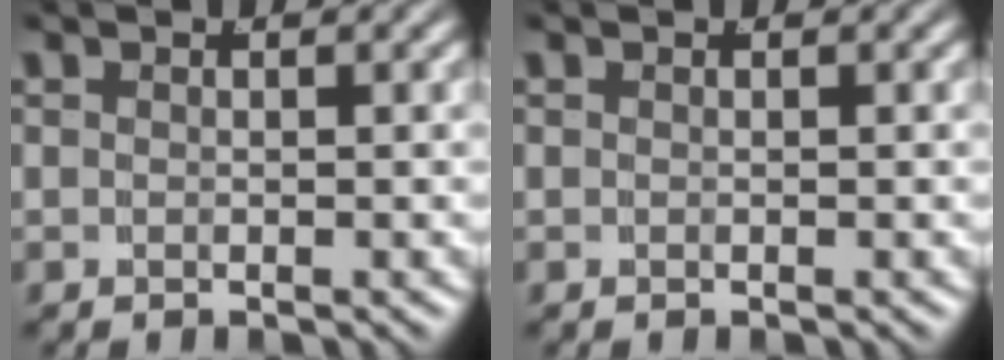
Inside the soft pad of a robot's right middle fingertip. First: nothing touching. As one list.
[{"total": 0.0}]